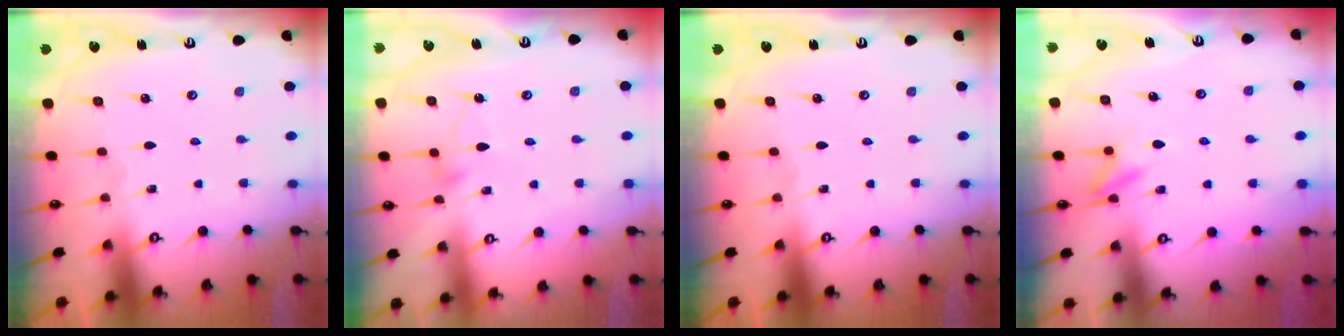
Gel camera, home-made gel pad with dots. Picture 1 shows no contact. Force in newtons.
{"total": 4.0, "press": 4.0, "slide": 0.3}
{"total": 0.0}
{"total": 8.6, "press": 8.5, "slide": 1.1}